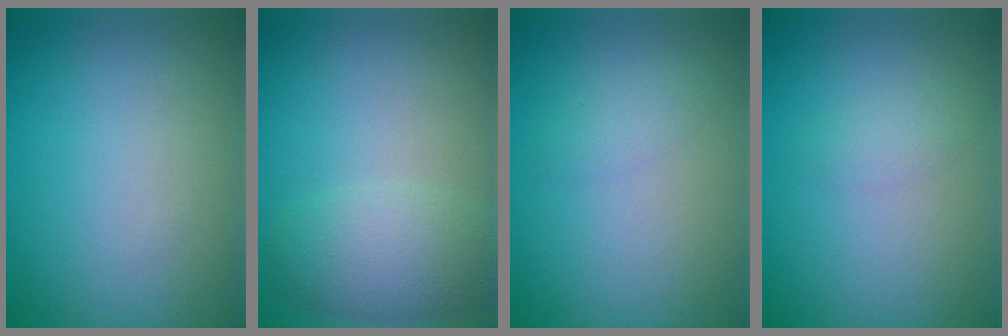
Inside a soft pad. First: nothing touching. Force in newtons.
{"total": 3.8, "press": 3.8, "slide": 0.2}
{"total": 1.2, "press": 1.2, "slide": 0.0}
{"total": 1.1, "press": 1.1, "slide": 0.1}